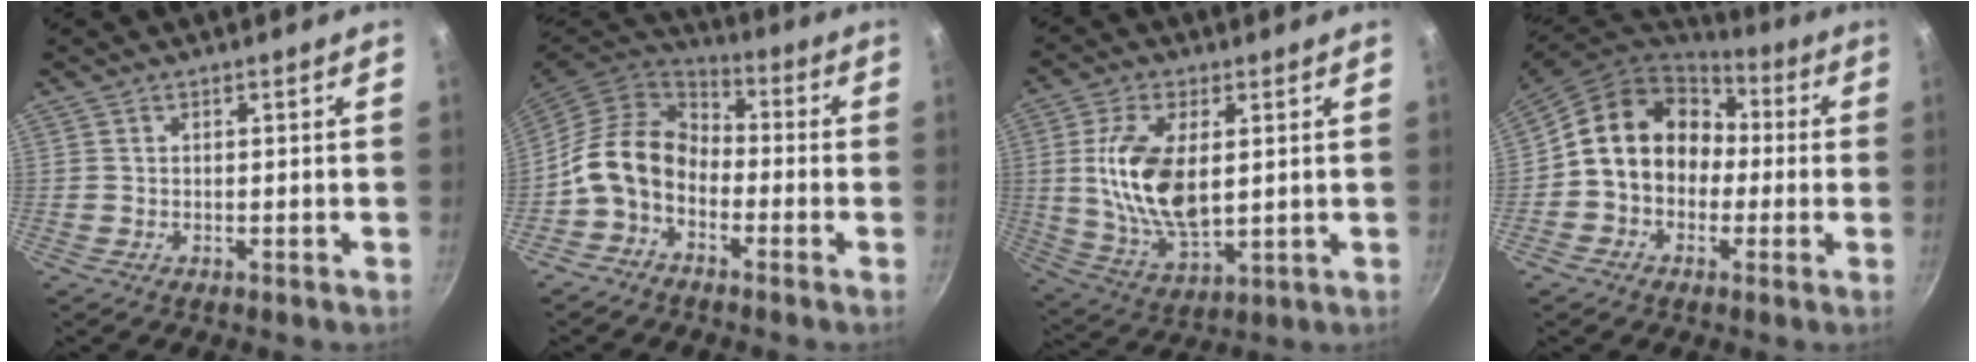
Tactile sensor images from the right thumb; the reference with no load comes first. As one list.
[{"total": 11.9, "force": [-3.1, 8.8, 7.4], "torque": [-0.109, 0.043, -0.079]}, {"total": 15.1, "force": [2.1, 7.8, 12.8], "torque": [-0.240, -0.012, 0.046]}, {"total": 15.4, "force": [0.5, 12.8, 8.5], "torque": [-0.109, 0.048, -0.007]}]